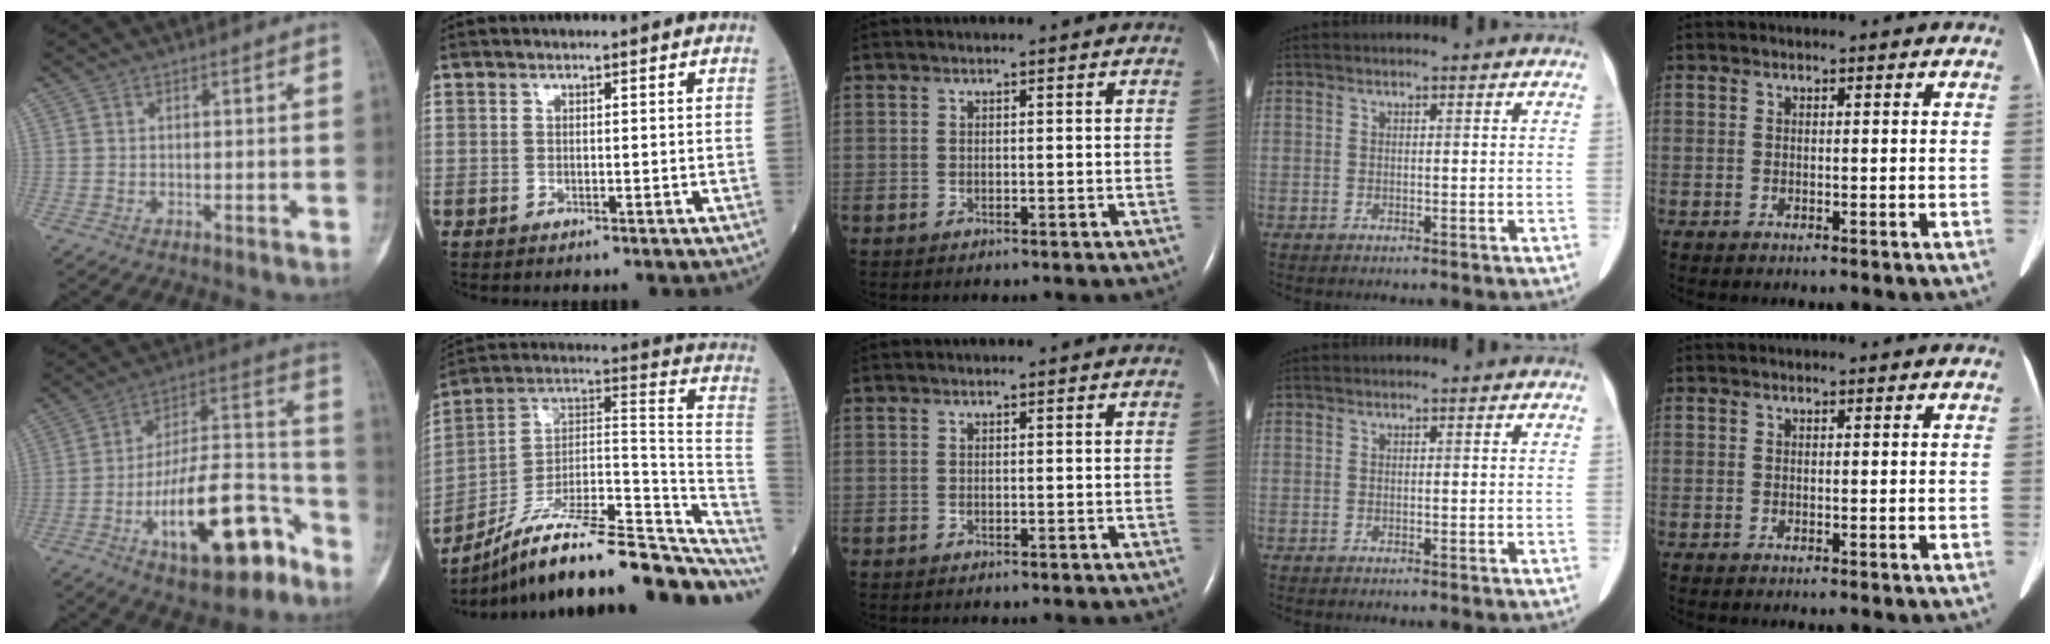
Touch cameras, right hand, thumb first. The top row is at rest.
{"thumb": {"total": 22.1, "force": [-11.0, 8.7, 17.1], "torque": [-0.262, 0.081, -0.171]}, "index": {"total": 25.5, "force": [-18.9, 6.3, 16.0], "torque": [-0.175, 0.035, -0.291]}}